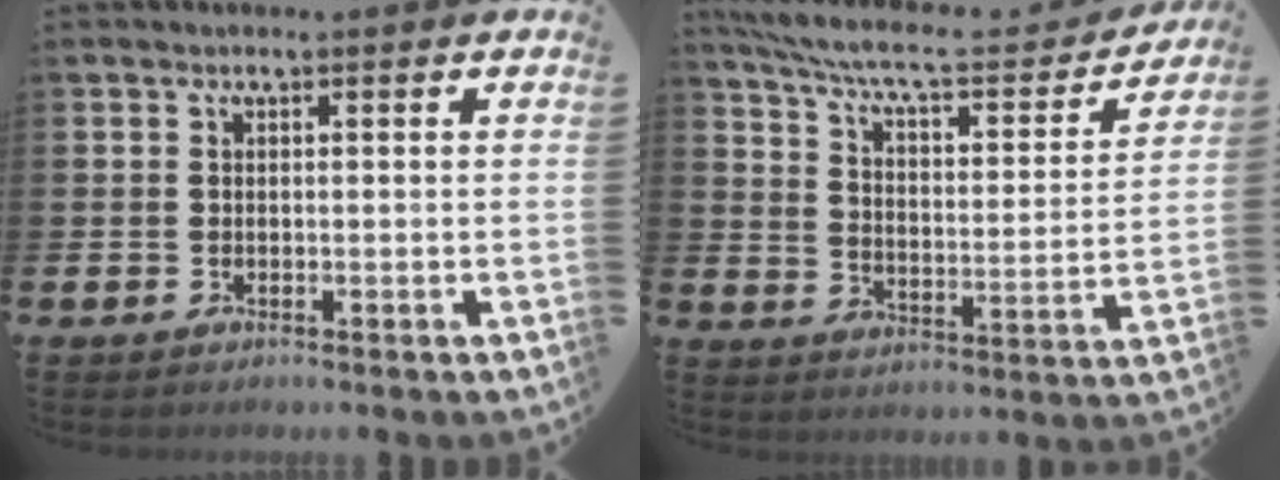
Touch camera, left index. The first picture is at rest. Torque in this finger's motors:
{"motor_torque": [1.02, -1.11, 0.14, 0.11]}